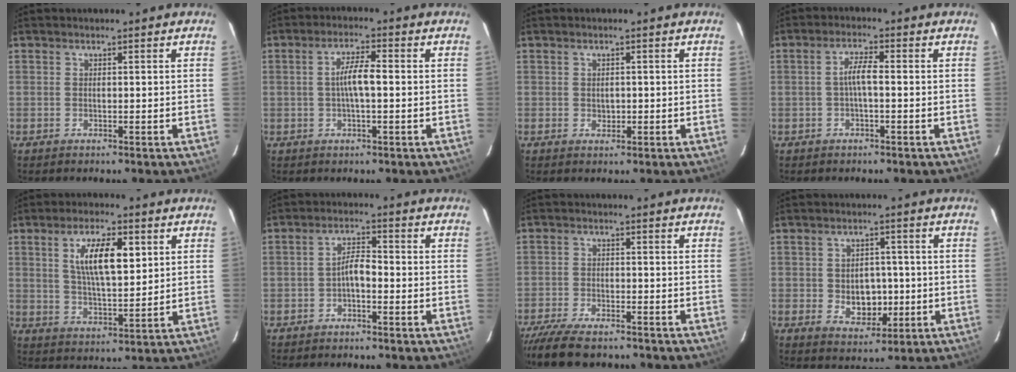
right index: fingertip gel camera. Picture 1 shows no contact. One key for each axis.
{"total": 4.9, "fx": -0.1, "fy": 0.9, "fz": 4.8, "tx": -0.088, "ty": 0.006, "tz": 0.000}
{"total": 1.5, "fx": -0.1, "fy": 1.3, "fz": 0.8, "tx": -0.011, "ty": 0.002, "tz": 0.000}
{"total": 3.3, "fx": -0.5, "fy": 0.5, "fz": 3.2, "tx": -0.062, "ty": 0.008, "tz": -0.008}
{"total": 10.2, "fx": 3.6, "fy": 3.5, "fz": 9.0, "tx": -0.162, "ty": 0.006, "tz": 0.067}
{"total": 3.1, "fx": -1.6, "fy": 1.1, "fz": 2.4, "tx": -0.047, "ty": 0.012, "tz": -0.029}
{"total": 11.3, "fx": -9.7, "fy": 2.9, "fz": 5.0, "tx": -0.121, "ty": -0.033, "tz": -0.166}
{"total": 6.8, "fx": -1.0, "fy": 5.2, "fz": 4.2, "tx": -0.079, "ty": 0.002, "tz": -0.001}